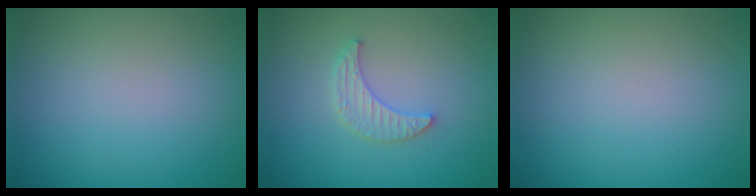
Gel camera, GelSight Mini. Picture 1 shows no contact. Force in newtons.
{"total": 2.2, "press": 2.2, "slide": 0.5}
{"total": 0.0}